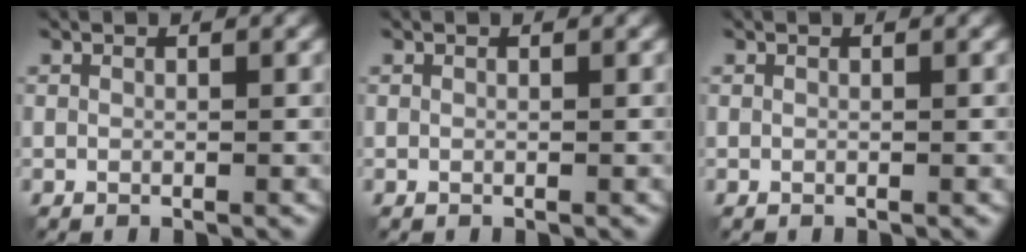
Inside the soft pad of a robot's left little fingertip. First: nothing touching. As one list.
[{"total": 0.0}, {"total": 0.0}]